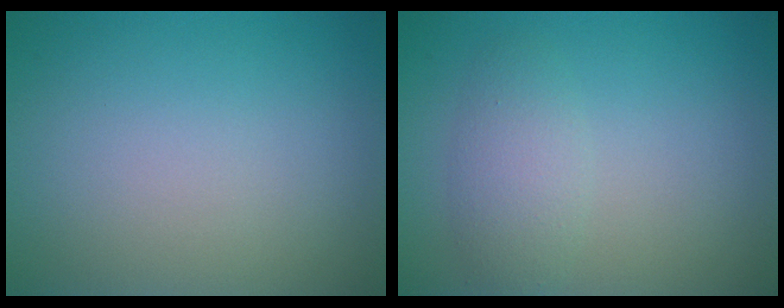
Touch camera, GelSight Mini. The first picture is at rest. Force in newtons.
{"total": 2.5, "press": 2.5, "slide": 0.2}